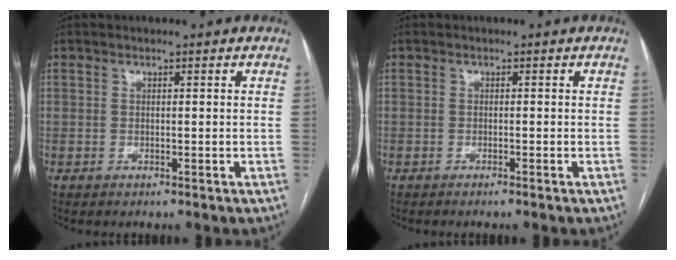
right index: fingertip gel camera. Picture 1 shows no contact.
{"total": 1.1, "force": [-0.9, -0.3, 0.6], "torque": [-0.008, 0.004, -0.015]}